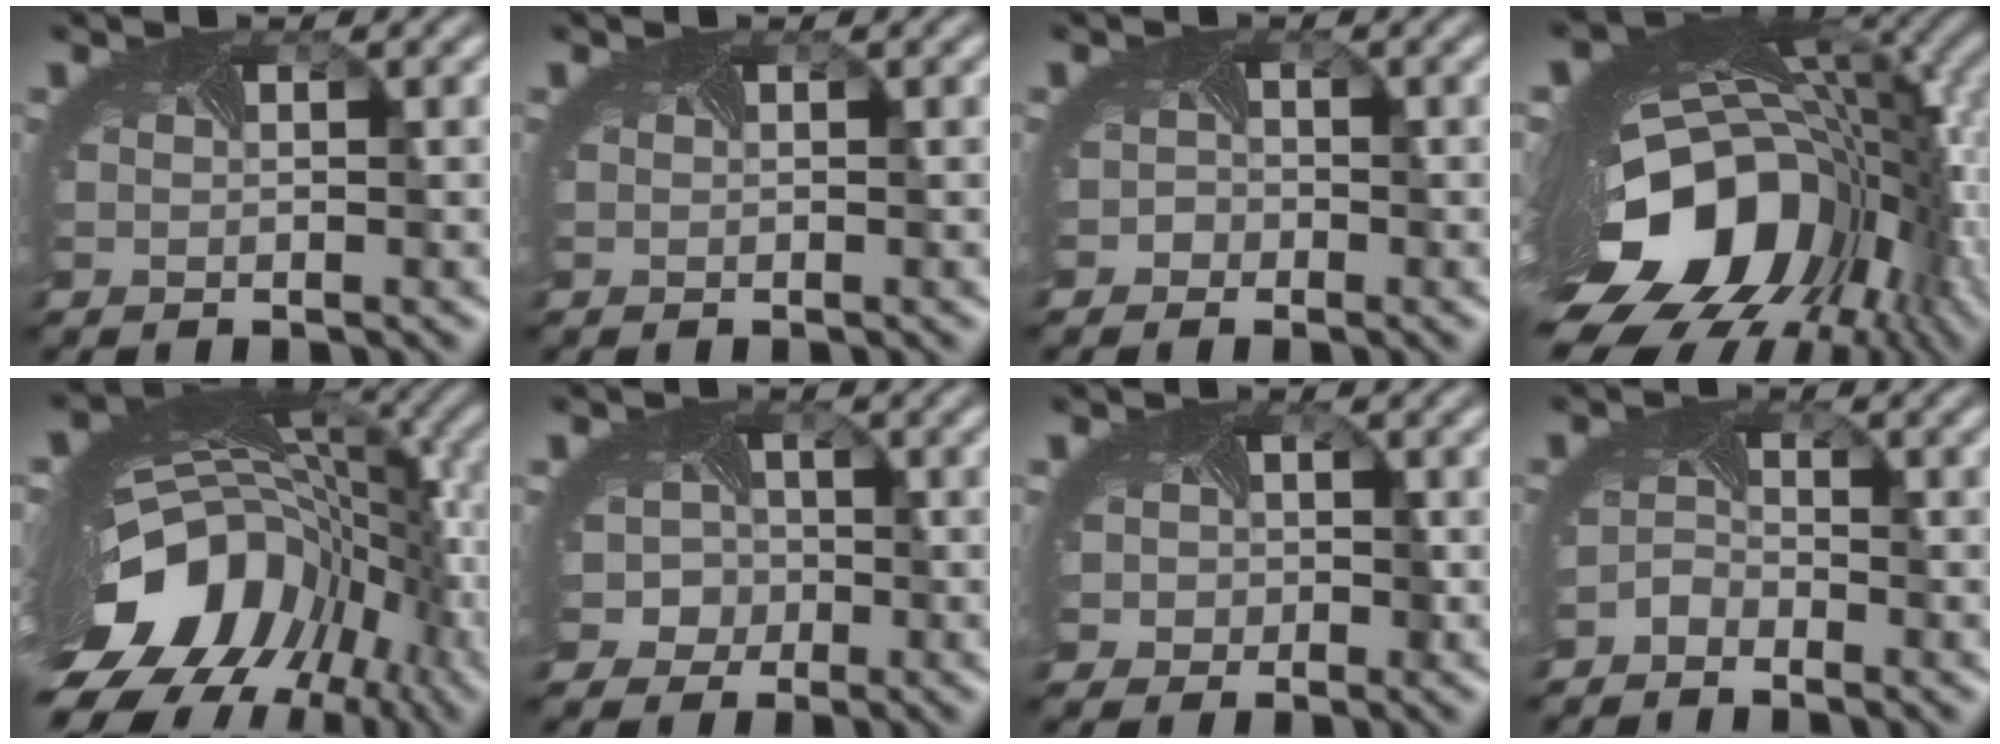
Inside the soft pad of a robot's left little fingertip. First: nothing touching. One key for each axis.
{"total": 0.0}
{"total": 1.5, "fx": -0.9, "fy": 1.1, "fz": 0.0, "tx": 0.014, "ty": -0.002, "tz": -0.016}
{"total": 18.8, "fx": -4.8, "fy": 11.5, "fz": 14.1, "tx": -0.256, "ty": -0.077, "tz": -0.046}
{"total": 16.4, "fx": -4.8, "fy": 10.4, "fz": 11.7, "tx": -0.217, "ty": -0.045, "tz": -0.062}
{"total": 5.9, "fx": -1.5, "fy": 5.4, "fz": 1.9, "tx": -0.015, "ty": 0.005, "tz": -0.046}
{"total": 5.3, "fx": -0.4, "fy": 4.7, "fz": 2.4, "tx": -0.024, "ty": 0.011, "tz": -0.032}
{"total": 1.8, "fx": -1.7, "fy": 0.5, "fz": 0.0, "tx": -0.007, "ty": 0.001, "tz": -0.036}